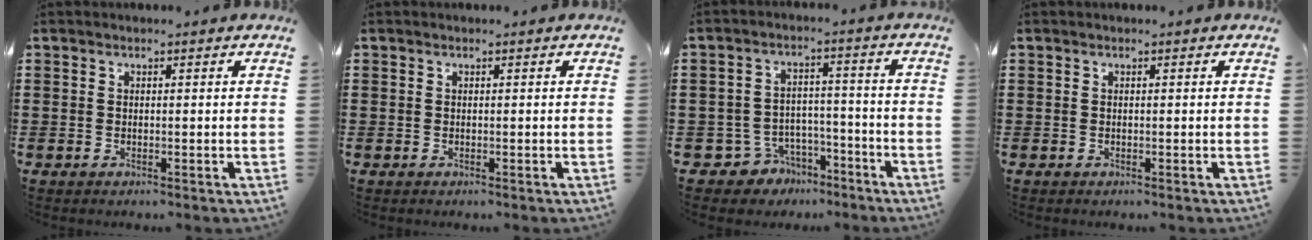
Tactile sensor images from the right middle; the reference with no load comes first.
{"total": 0.0}
{"total": 5.1, "force": [-4.3, 2.8, 0.5], "torque": [-0.027, 0.011, -0.084]}
{"total": 0.0}